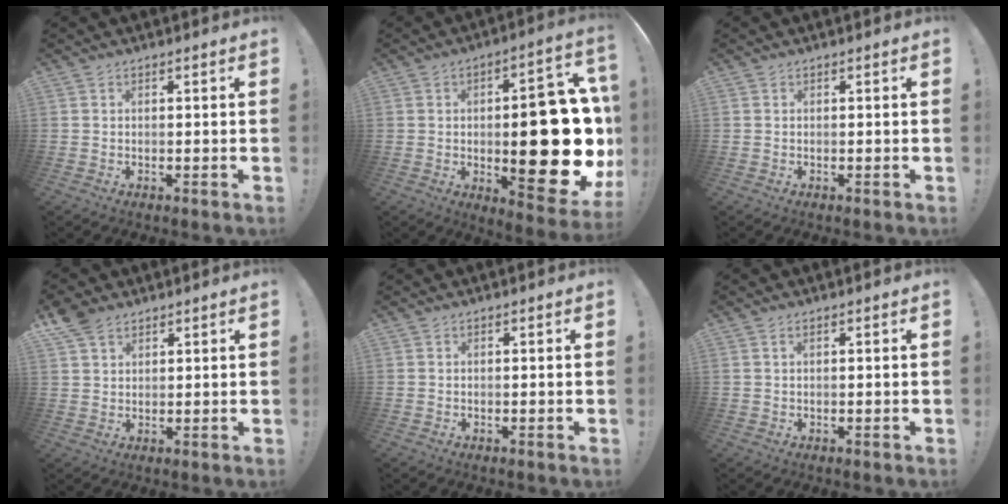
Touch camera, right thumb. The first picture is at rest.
{"total": 24.7, "force": [-1.3, 9.1, 23.0], "torque": [-0.316, -0.010, -0.008]}
{"total": 0.0}
{"total": 5.7, "force": [4.1, 3.1, 2.4], "torque": [-0.042, -0.017, 0.079]}
{"total": 0.0}
{"total": 0.8, "force": [0.4, 0.1, 0.7], "torque": [-0.017, 0.002, 0.007]}